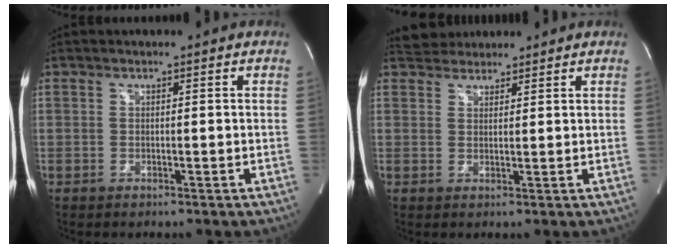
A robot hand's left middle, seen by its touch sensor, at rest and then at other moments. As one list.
[{"total": 3.6, "force": [3.3, 1.4, 0.1], "torque": [-0.006, 0.022, 0.056]}]